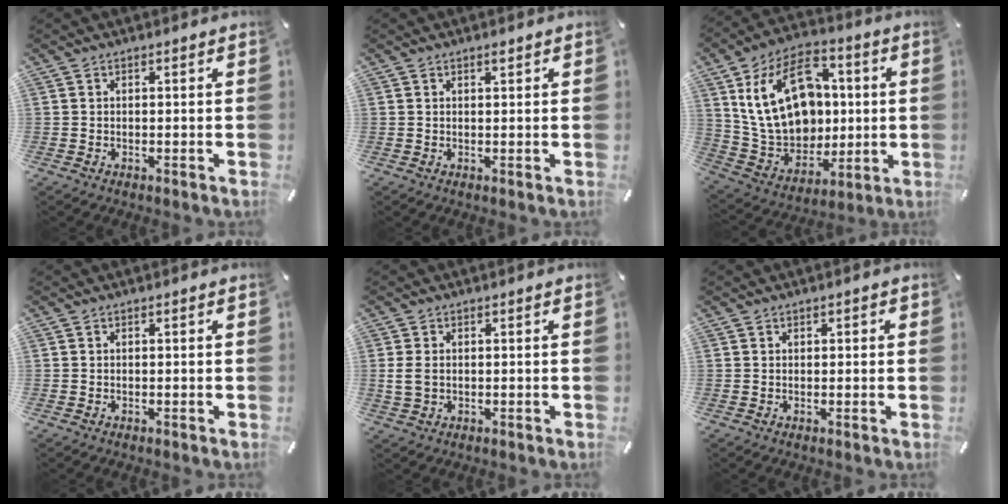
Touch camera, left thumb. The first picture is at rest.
{"total": 1.0, "force": [0.6, 0.3, 0.8], "torque": [-0.016, 0.001, 0.010]}
{"total": 22.3, "force": [3.7, 17.2, 13.8], "torque": [-0.256, 0.002, 0.075]}
{"total": 0.0}
{"total": 3.3, "force": [0.2, 2.4, 2.3], "torque": [-0.051, 0.003, 0.002]}
{"total": 0.6, "force": [0.1, 0.5, 0.2], "torque": [-0.005, 0.004, 0.001]}